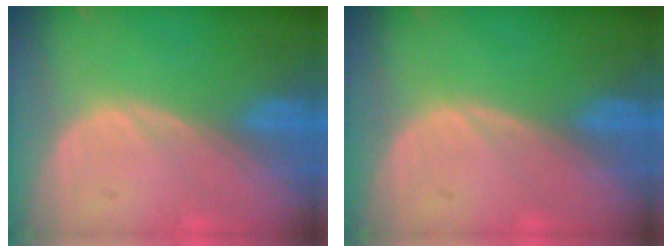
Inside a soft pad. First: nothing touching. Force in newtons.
{"total": 0.0}